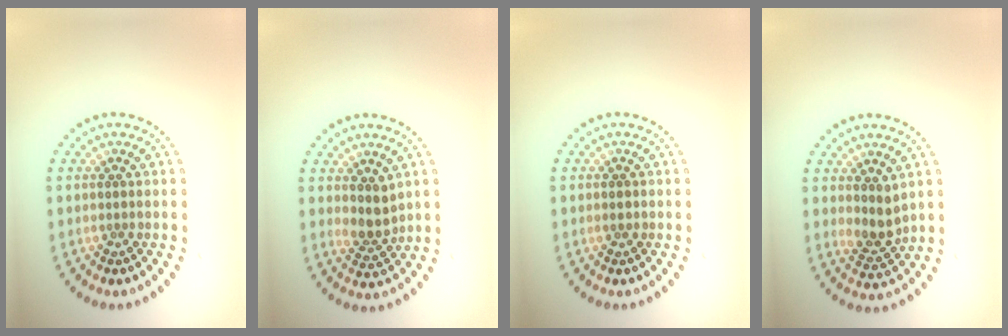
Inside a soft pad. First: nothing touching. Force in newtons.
{"total": 2.4, "press": 1.9, "slide": 1.4}
{"total": 0.7, "press": 0.7, "slide": 0.1}
{"total": 2.5, "press": 2.2, "slide": 1.2}